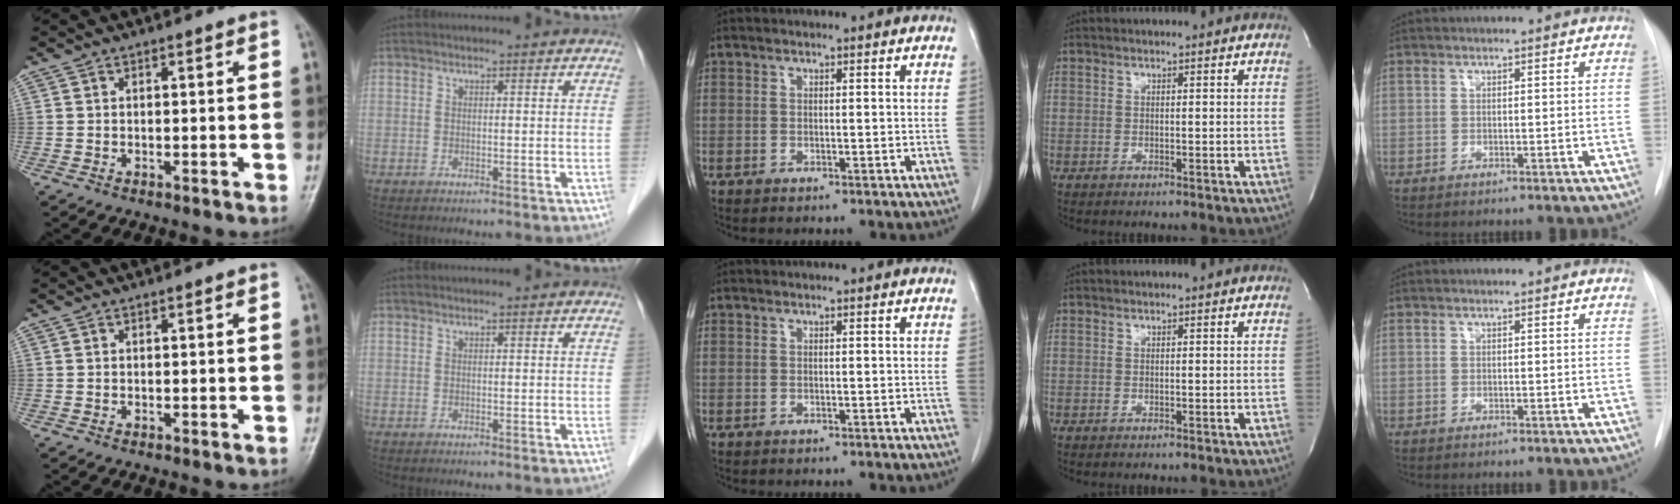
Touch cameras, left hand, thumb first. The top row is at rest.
{}